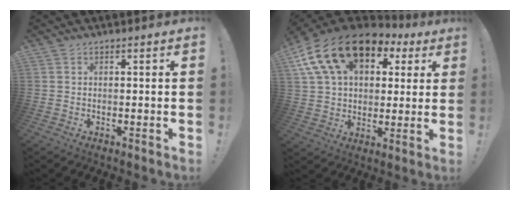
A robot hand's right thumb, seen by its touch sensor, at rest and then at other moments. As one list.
[{"total": 20.7, "force": [9.9, 13.0, 12.7], "torque": [-0.216, -0.038, 0.183]}]